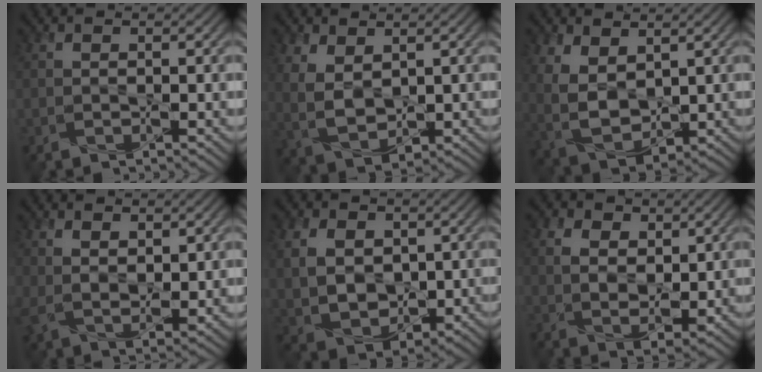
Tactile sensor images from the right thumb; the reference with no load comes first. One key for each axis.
{"total": 6.1, "fx": 2.3, "fy": 3.7, "fz": 4.2, "tx": -0.113, "ty": -0.004, "tz": 0.051}
{"total": 7.8, "fx": 2.6, "fy": 4.9, "fz": 5.6, "tx": -0.157, "ty": -0.008, "tz": 0.059}
{"total": 5.0, "fx": 2.2, "fy": 2.7, "fz": 3.5, "tx": -0.079, "ty": -0.013, "tz": 0.045}
{"total": 8.8, "fx": 1.2, "fy": 6.6, "fz": 5.6, "tx": -0.149, "ty": -0.009, "tz": 0.029}
{"total": 6.7, "fx": 2.9, "fy": 4.5, "fz": 4.0, "tx": -0.108, "ty": 0.001, "tz": 0.055}